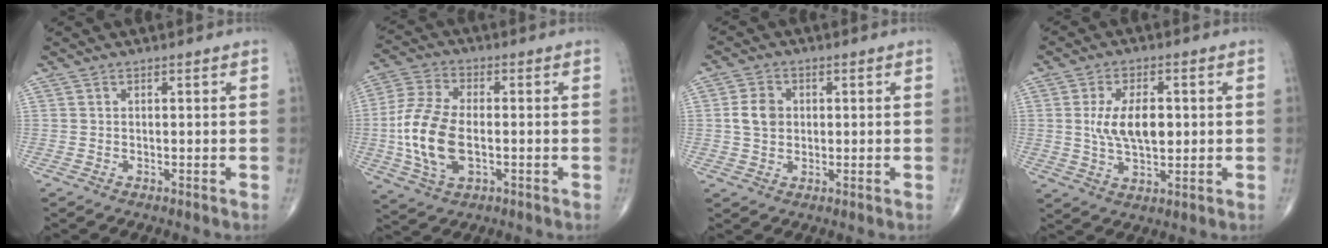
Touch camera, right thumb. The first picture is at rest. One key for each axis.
{"total": 13.8, "fx": -2.0, "fy": 7.6, "fz": 11.3, "tx": -0.244, "ty": 0.007, "tz": -0.037}
{"total": 5.0, "fx": 0.5, "fy": 4.0, "fz": 3.0, "tx": -0.046, "ty": 0.002, "tz": 0.007}
{"total": 9.2, "fx": 0.8, "fy": 4.9, "fz": 7.7, "tx": -0.128, "ty": -0.004, "tz": 0.019}